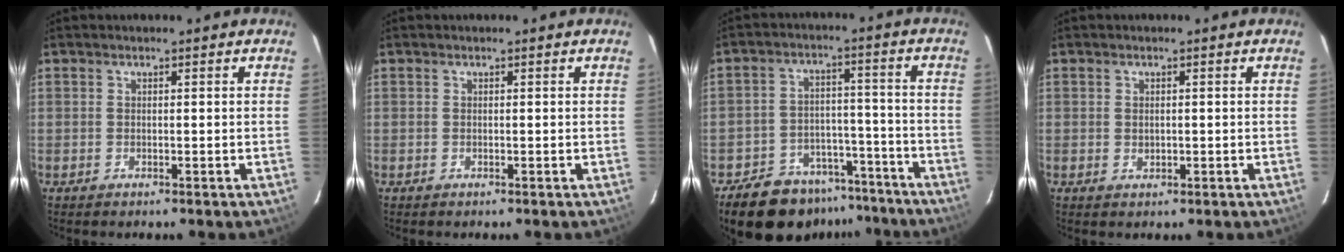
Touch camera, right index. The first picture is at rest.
{"total": 0.0}
{"total": 16.0, "force": [-12.3, 8.8, 5.2], "torque": [-0.121, 0.039, -0.163]}
{"total": 1.3, "force": [0.1, 1.0, 0.8], "torque": [-0.013, 0.001, 0.003]}